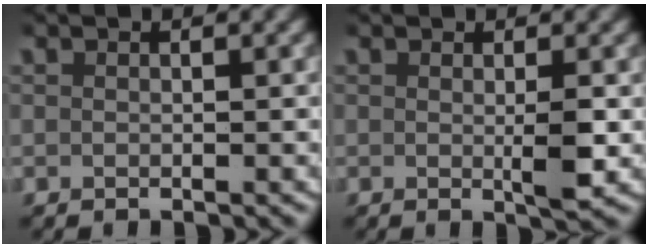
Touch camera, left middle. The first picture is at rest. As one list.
[{"total": 1.9, "force": [0.1, 0.1, 1.9], "torque": [-0.028, -0.007, 0.002]}]